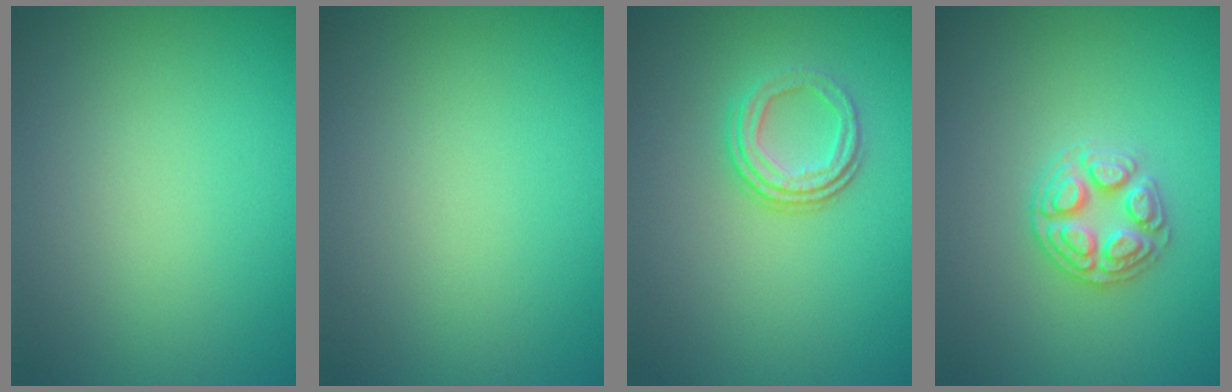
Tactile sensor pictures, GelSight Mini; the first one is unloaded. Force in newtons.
{"total": 0.0}
{"total": 3.2, "press": 2.3, "slide": 2.1}
{"total": 2.9, "press": 2.8, "slide": 0.3}